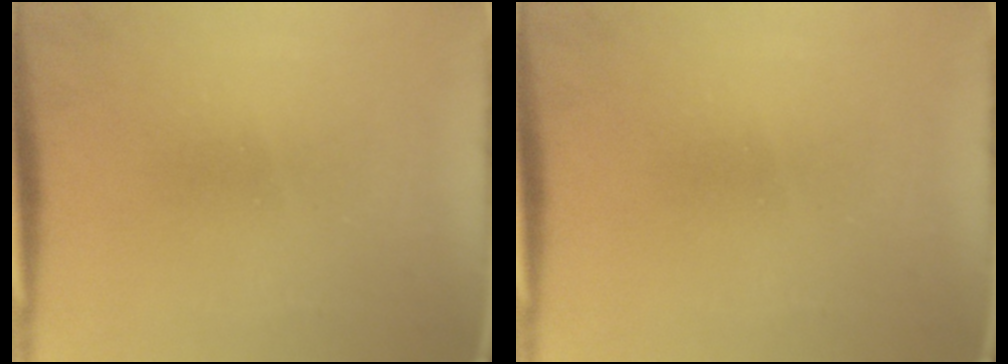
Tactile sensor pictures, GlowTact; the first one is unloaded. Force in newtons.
{"total": 0.0}